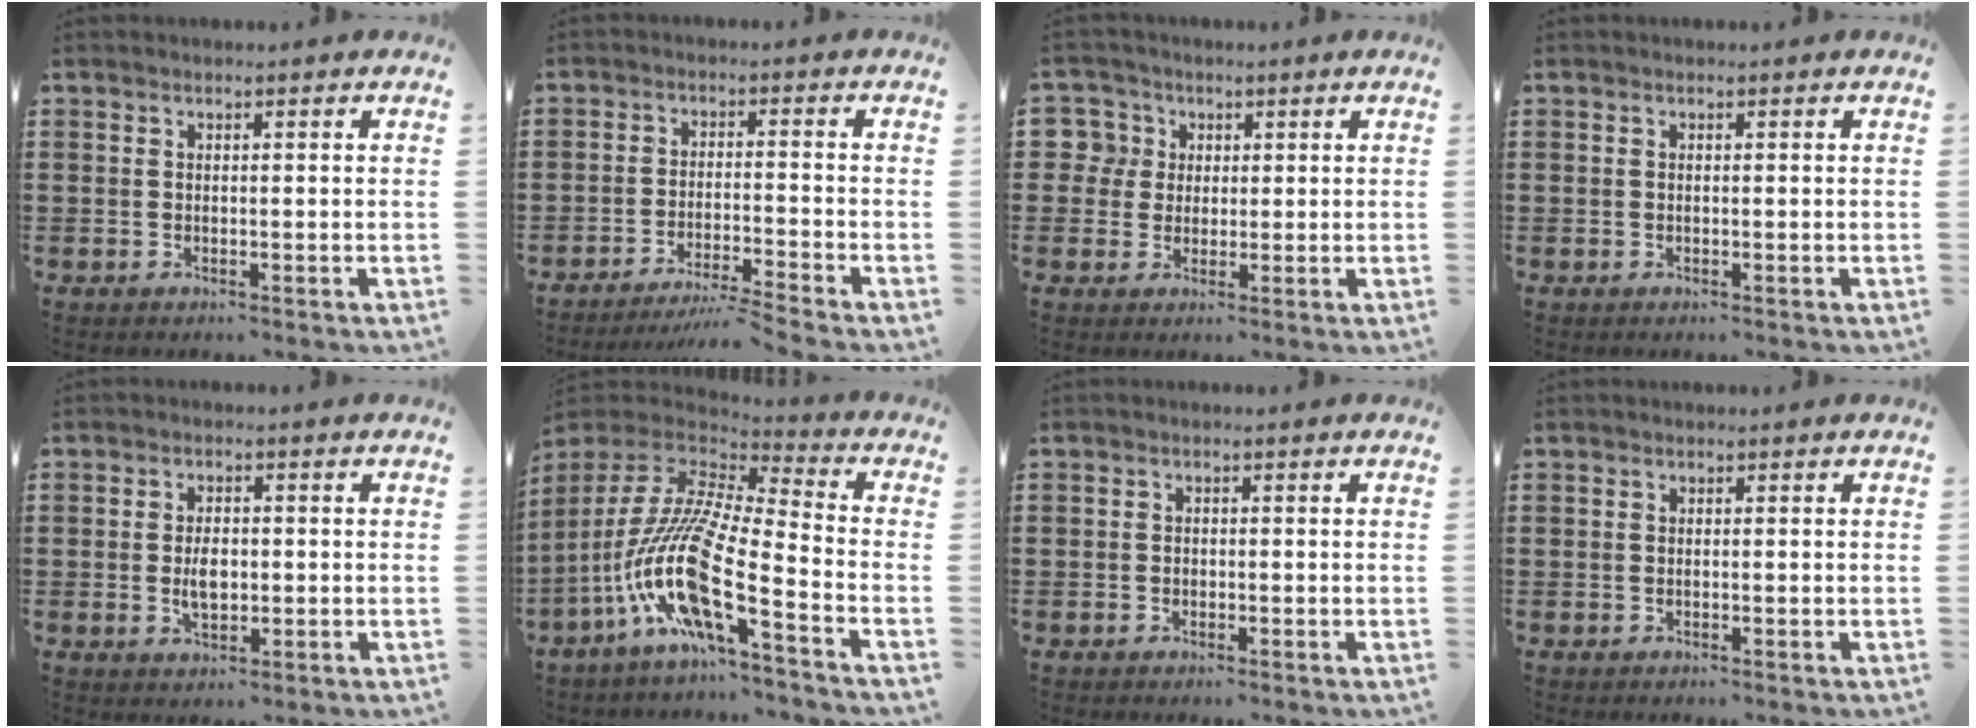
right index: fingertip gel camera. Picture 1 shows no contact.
{"total": 4.1, "force": [-3.8, -0.7, 1.3], "torque": [-0.031, -0.013, -0.080]}
{"total": 4.8, "force": [1.2, 4.7, 0.3], "torque": [-0.024, 0.011, 0.019]}
{"total": 0.0}
{"total": 3.6, "force": [-0.3, 2.0, 3.0], "torque": [-0.050, 0.000, -0.007]}
{"total": 14.9, "force": [-6.8, 2.6, 13.0], "torque": [-0.305, -0.025, -0.146]}
{"total": 0.7, "force": [-0.3, 0.5, 0.3], "torque": [-0.008, 0.000, -0.007]}
{"total": 0.0}